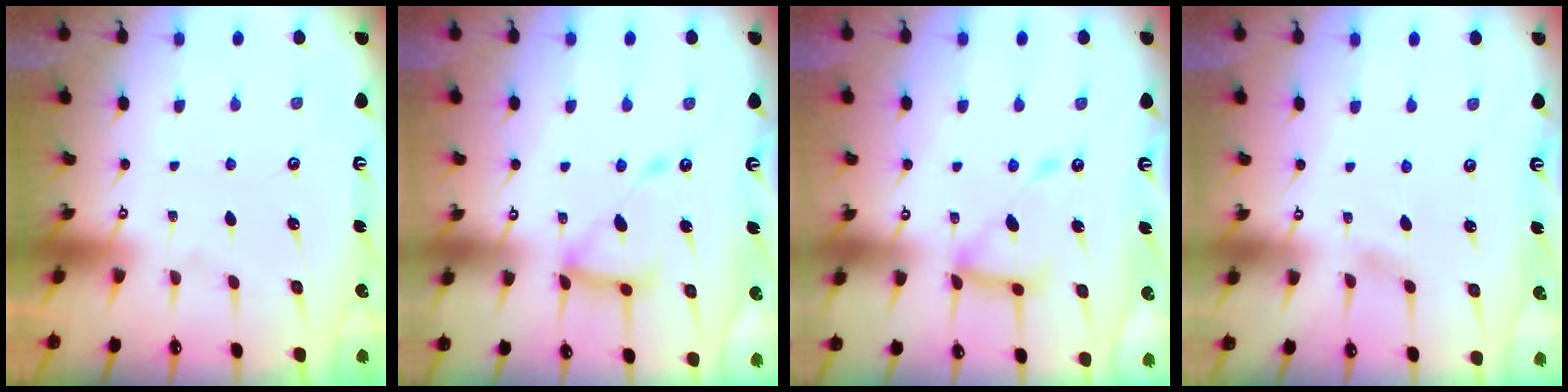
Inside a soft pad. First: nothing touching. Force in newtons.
{"total": 13.2, "press": 13.1, "slide": 1.2}
{"total": 13.8, "press": 13.7, "slide": 1.3}
{"total": 2.4, "press": 2.4, "slide": 0.4}